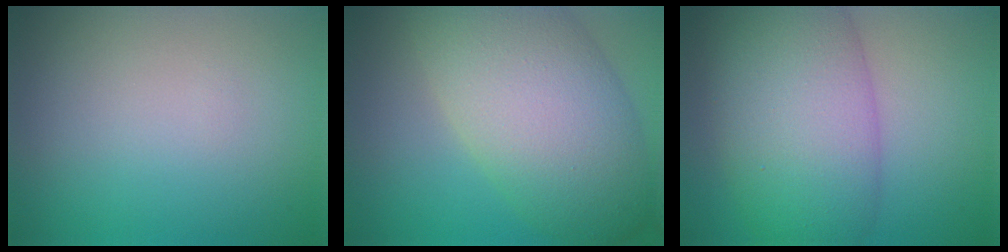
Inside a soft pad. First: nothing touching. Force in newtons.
{"total": 11.1, "press": 11.1, "slide": 0.7}
{"total": 10.3, "press": 10.3, "slide": 0.3}